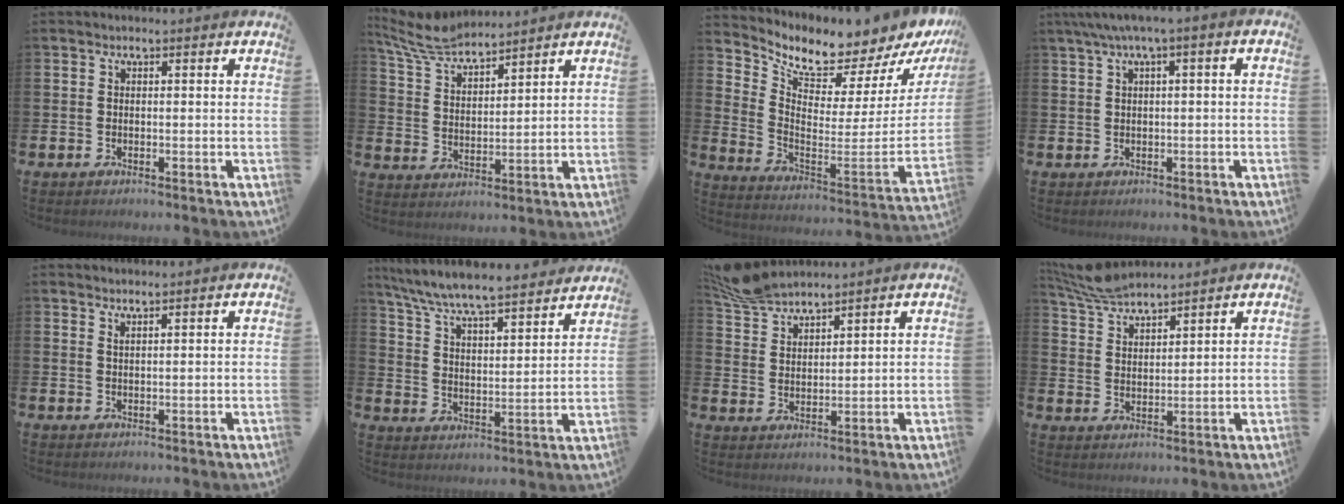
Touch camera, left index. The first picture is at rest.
{"total": 6.7, "force": [6.4, 1.1, 1.7], "torque": [-0.056, -0.032, 0.116]}
{"total": 7.0, "force": [6.6, 1.7, 1.5], "torque": [-0.051, -0.083, 0.102]}
{"total": 2.5, "force": [0.5, 0.2, 2.5], "torque": [-0.049, 0.005, 0.008]}
{"total": 1.4, "force": [1.4, -0.2, -0.1], "torque": [0.015, -0.011, 0.022]}
{"total": 7.5, "force": [7.2, 0.5, 2.1], "torque": [-0.071, -0.061, 0.122]}
{"total": 5.8, "force": [5.6, 0.7, 0.8], "torque": [-0.036, -0.023, 0.106]}
{"total": 6.3, "force": [6.1, 0.8, 1.4], "torque": [-0.046, -0.027, 0.112]}